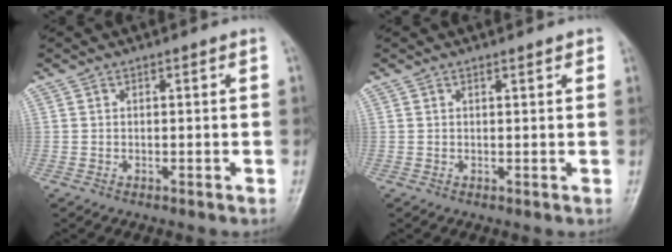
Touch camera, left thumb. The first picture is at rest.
{"total": 1.0, "force": [0.7, 0.3, 0.6], "torque": [-0.007, -0.003, 0.008]}